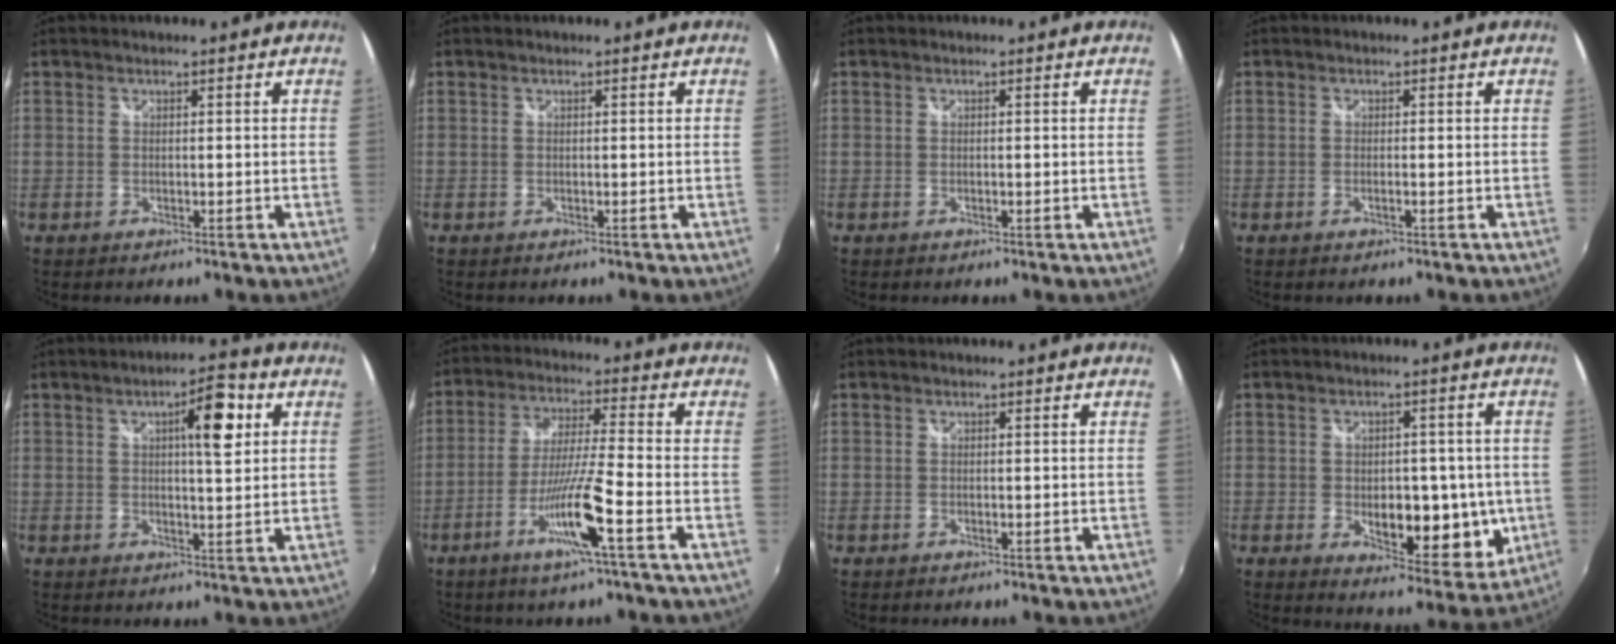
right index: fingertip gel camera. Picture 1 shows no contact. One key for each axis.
{"total": 0.0}
{"total": 0.8, "fx": -0.1, "fy": 0.2, "fz": 0.7, "tx": -0.013, "ty": 0.001, "tz": -0.003}
{"total": 1.0, "fx": -0.4, "fy": -0.2, "fz": 0.9, "tx": -0.015, "ty": 0.000, "tz": -0.008}
{"total": 7.3, "fx": 2.5, "fy": 1.8, "fz": 6.6, "tx": -0.086, "ty": 0.017, "tz": 0.039}
{"total": 10.8, "fx": -5.1, "fy": -1.1, "fz": 9.5, "tx": -0.192, "ty": -0.009, "tz": -0.099}
{"total": 0.0}
{"total": 13.7, "fx": -2.1, "fy": 7.7, "fz": 11.1, "tx": -0.169, "ty": -0.022, "tz": -0.021}